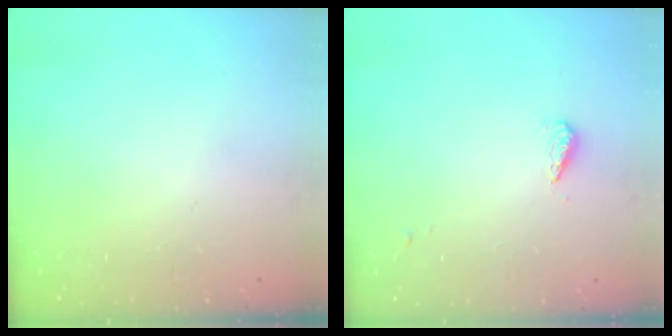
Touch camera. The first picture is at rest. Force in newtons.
{"total": 3.6, "press": 3.5, "slide": 1.1}